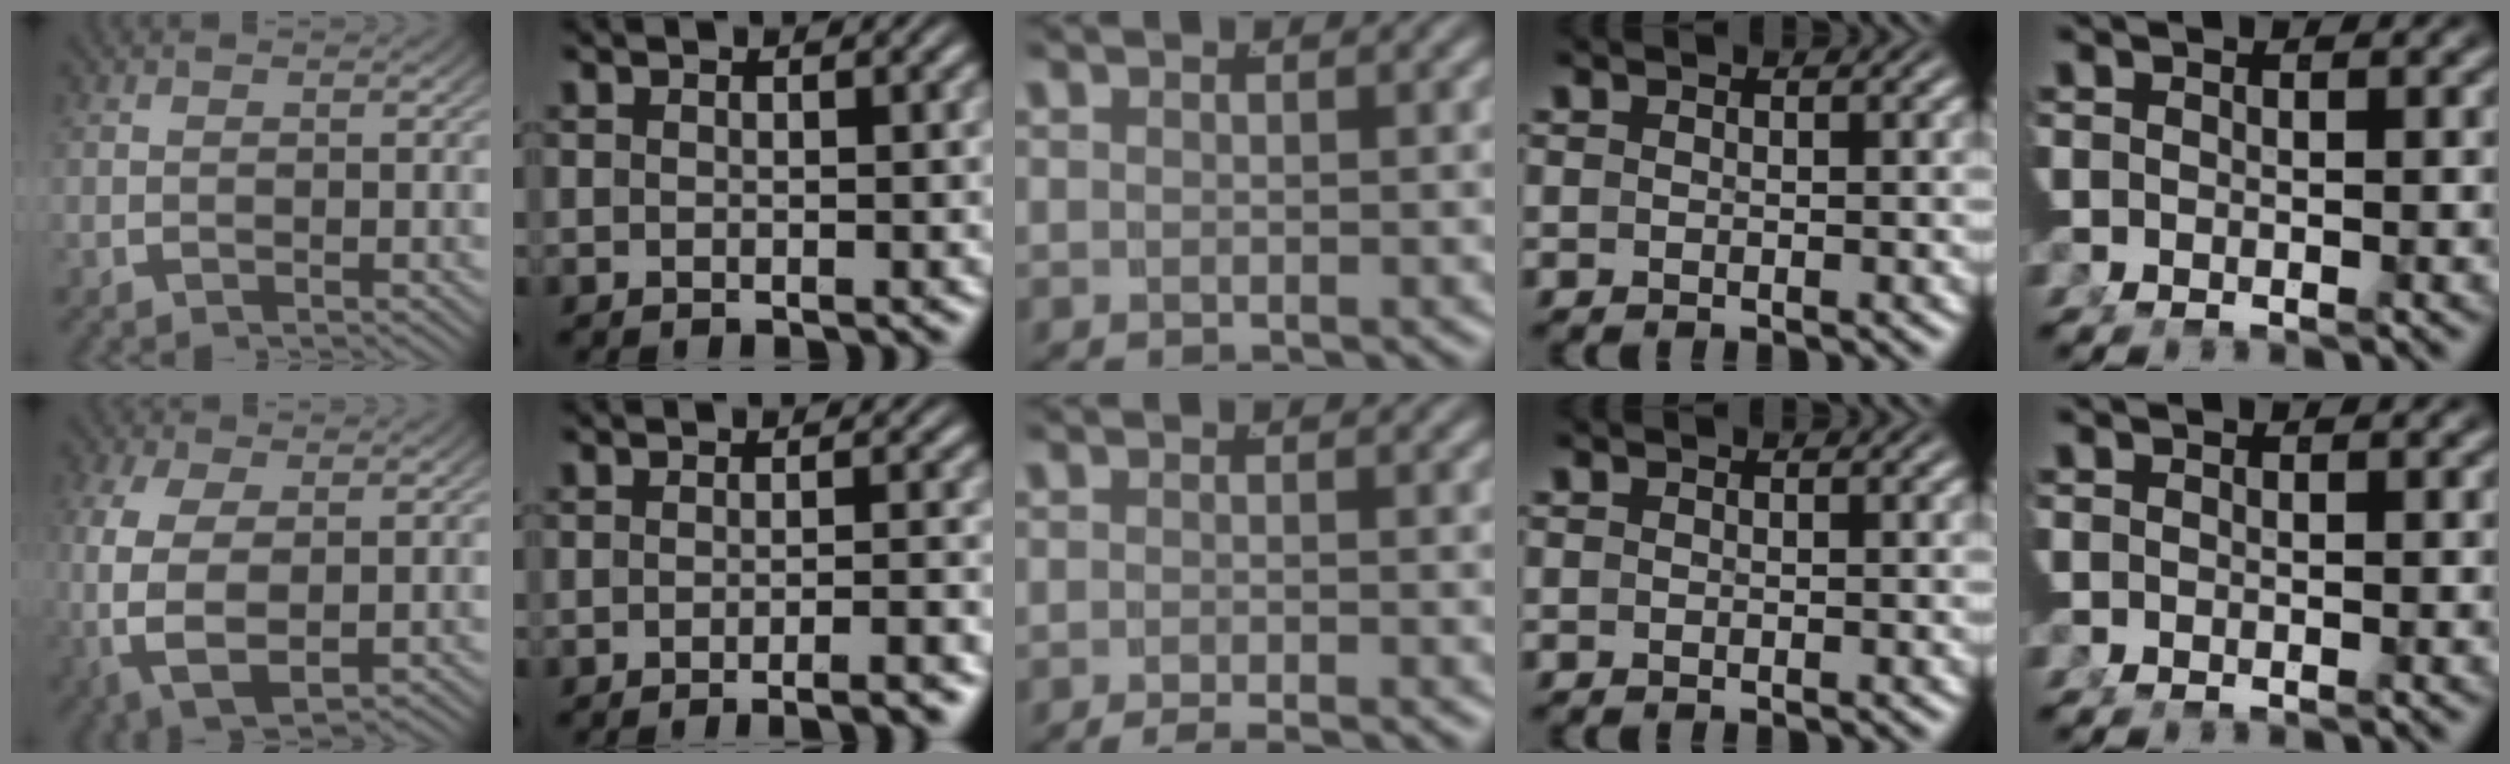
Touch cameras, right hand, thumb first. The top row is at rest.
{"thumb": {"total": 9.1, "force": [-1.4, 6.1, 6.7], "torque": [-0.182, -0.045, 0.005]}, "index": {"total": 3.2, "force": [-2.8, 0.0, 1.5], "torque": [-0.011, 0.006, -0.049]}, "middle": {"total": 2.3, "force": [-2.2, 0.0, 0.7], "torque": [-0.010, -0.005, -0.034]}}